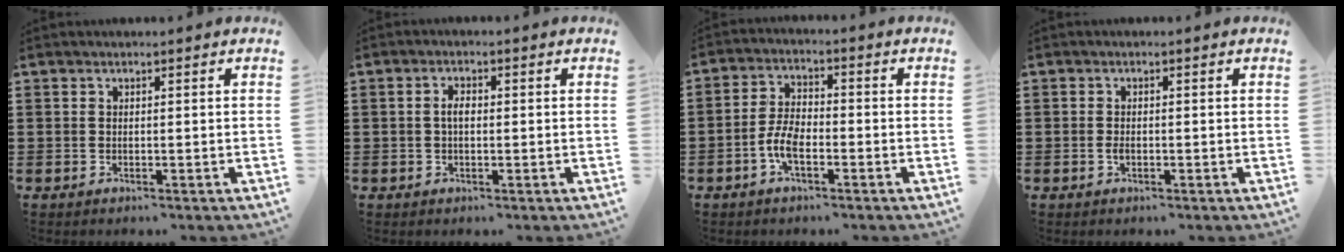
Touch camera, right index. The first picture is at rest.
{"total": 2.2, "force": [0.0, 1.1, 2.0], "torque": [-0.038, 0.005, -0.001]}
{"total": 5.4, "force": [-2.1, 2.4, 4.3], "torque": [-0.108, -0.003, -0.048]}
{"total": 1.1, "force": [-0.3, 0.6, 0.9], "torque": [-0.019, -0.003, -0.005]}